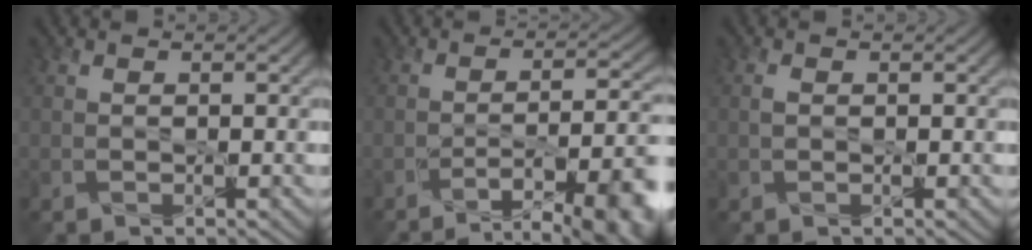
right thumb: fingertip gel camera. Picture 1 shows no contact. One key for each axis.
{"total": 11.5, "fx": -7.1, "fy": 3.2, "fz": 8.4, "tx": -0.105, "ty": 0.006, "tz": -0.094}
{"total": 0.7, "fx": 0.0, "fy": 0.5, "fz": 0.5, "tx": -0.013, "ty": 0.001, "tz": 0.000}